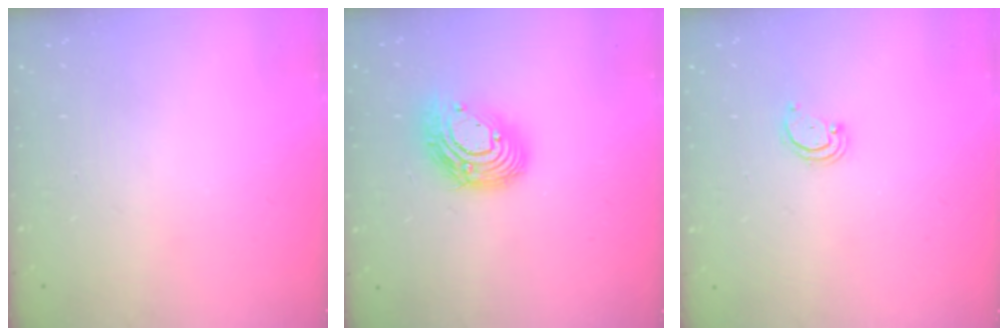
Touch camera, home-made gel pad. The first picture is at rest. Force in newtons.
{"total": 13.7, "press": 13.7, "slide": 1.2}
{"total": 2.2, "press": 2.2, "slide": 0.2}